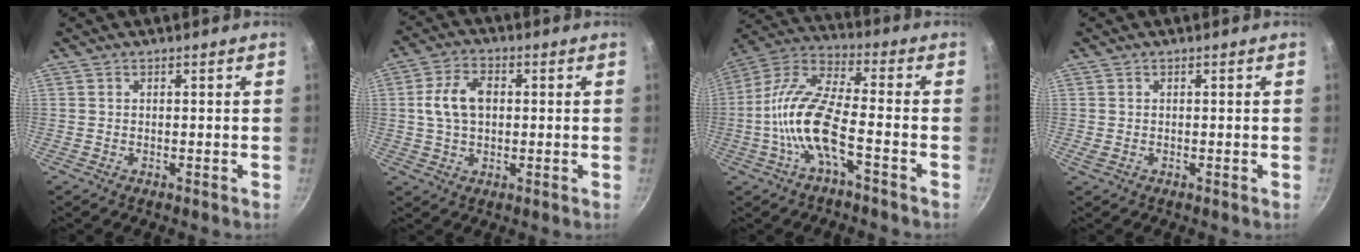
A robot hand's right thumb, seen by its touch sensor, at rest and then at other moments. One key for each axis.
{"total": 8.2, "fx": 0.9, "fy": 5.3, "fz": 6.2, "tx": -0.112, "ty": 0.014, "tz": 0.016}
{"total": 14.1, "fx": -3.9, "fy": 4.5, "fz": 12.8, "tx": -0.279, "ty": 0.044, "tz": -0.078}
{"total": 0.9, "fx": -0.1, "fy": 0.6, "fz": 0.7, "tx": -0.019, "ty": -0.001, "tz": 0.002}